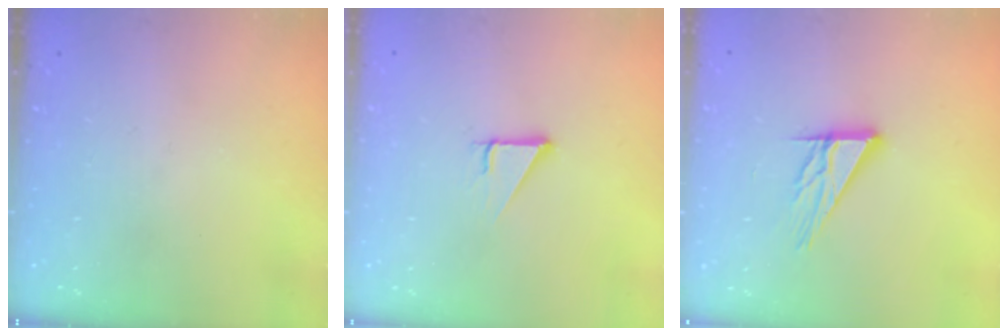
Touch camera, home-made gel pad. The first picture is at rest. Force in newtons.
{"total": 3.0, "press": 3.0, "slide": 0.1}
{"total": 10.9, "press": 10.9, "slide": 1.0}